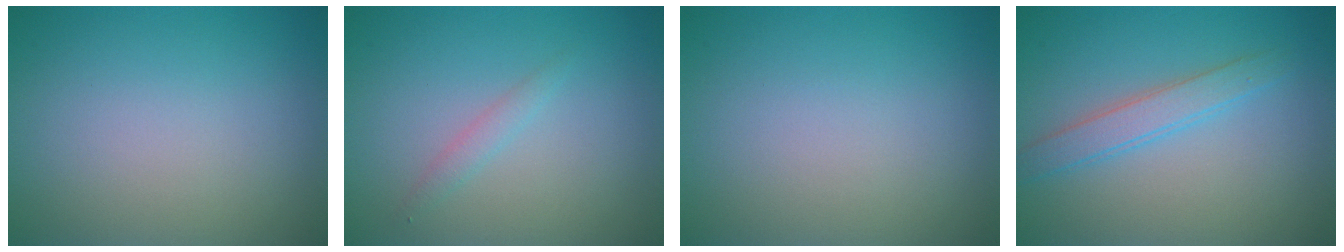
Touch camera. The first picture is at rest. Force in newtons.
{"total": 1.0, "press": 1.0, "slide": 0.1}
{"total": 0.0}
{"total": 2.5, "press": 2.5, "slide": 0.2}